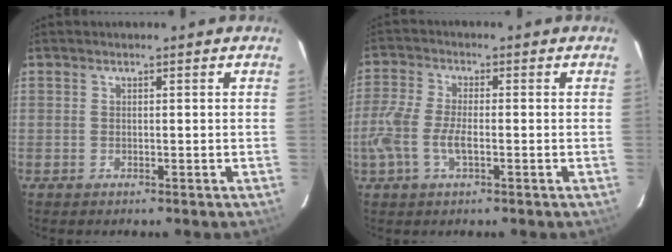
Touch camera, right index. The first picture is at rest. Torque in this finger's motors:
{"motor_torque": [0.84, -0.55, 0.55, 0.17]}